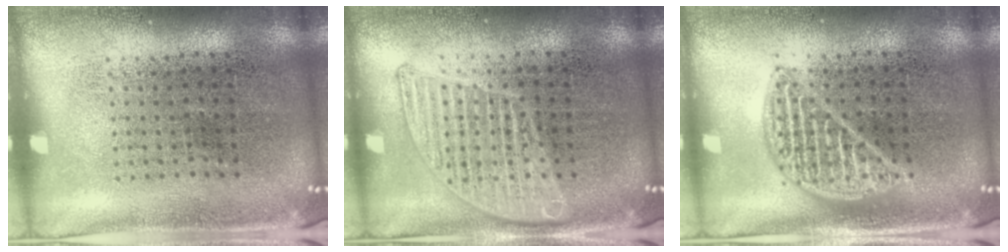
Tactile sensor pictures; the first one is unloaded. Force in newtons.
{"total": 2.2, "press": 2.2, "slide": 0.4}
{"total": 2.1, "press": 2.1, "slide": 0.3}